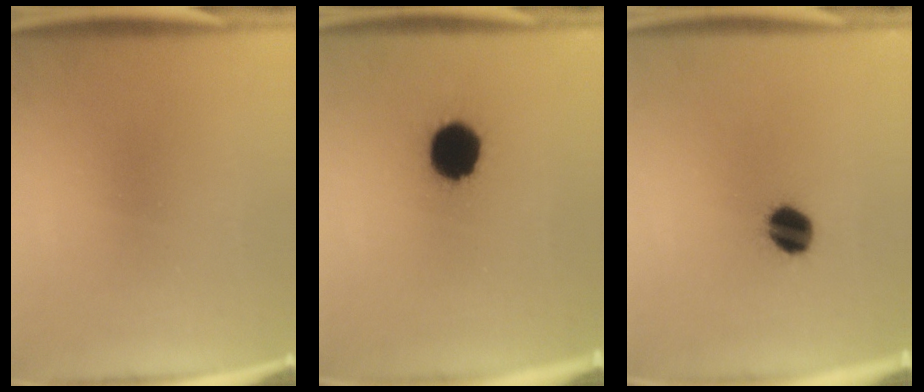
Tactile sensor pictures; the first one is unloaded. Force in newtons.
{"total": 13.0}
{"total": 8.2}